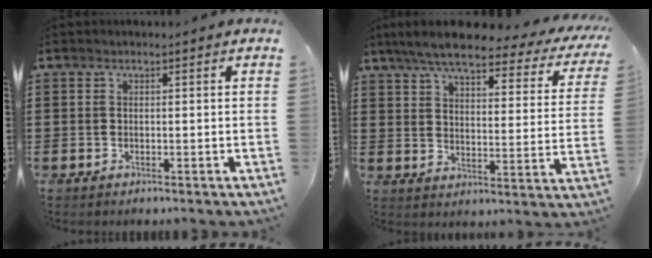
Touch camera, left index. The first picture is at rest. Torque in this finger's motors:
{"motor_torque": [2.14, 0.00, 1.05, 0.19]}